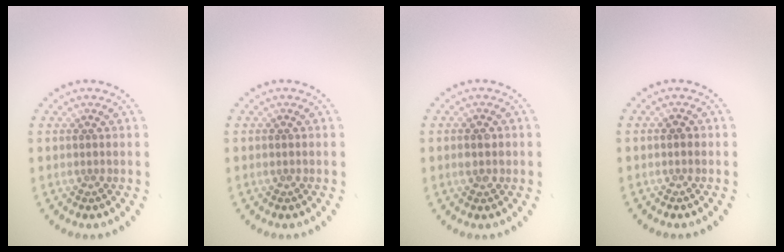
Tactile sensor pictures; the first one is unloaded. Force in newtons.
{"total": 0.5, "press": 0.5, "slide": 0.0}
{"total": 1.9, "press": 1.9, "slide": 0.1}
{"total": 0.9, "press": 0.9, "slide": 0.1}